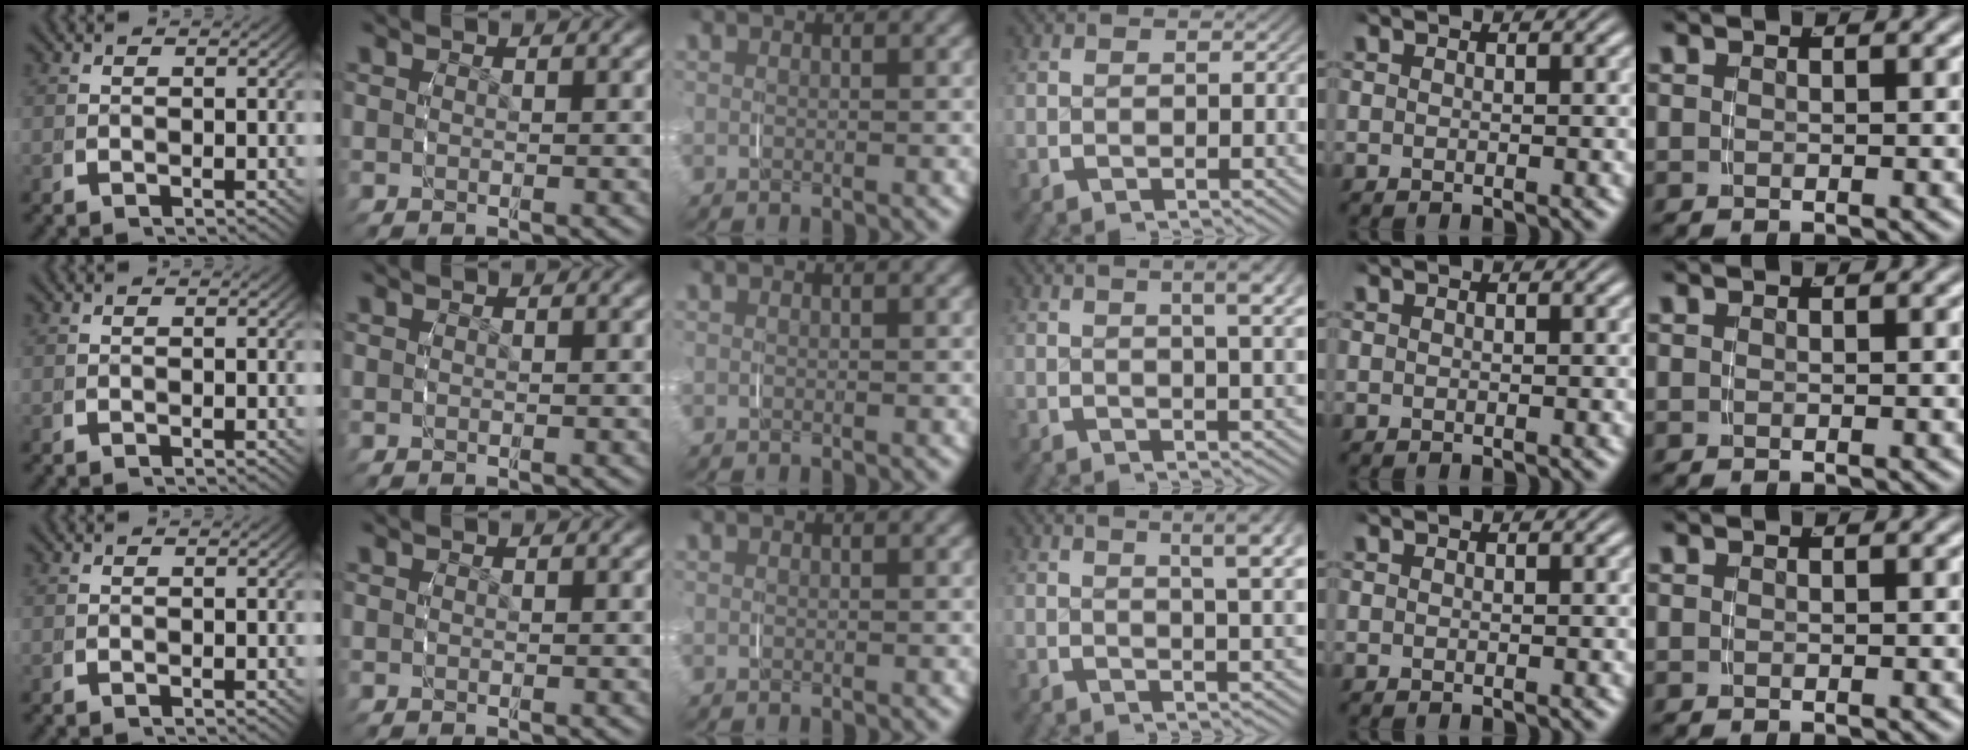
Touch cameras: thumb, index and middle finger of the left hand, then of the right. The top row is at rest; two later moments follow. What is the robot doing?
{"motion": "grasp_and_lifting", "object": "measuring cup"}